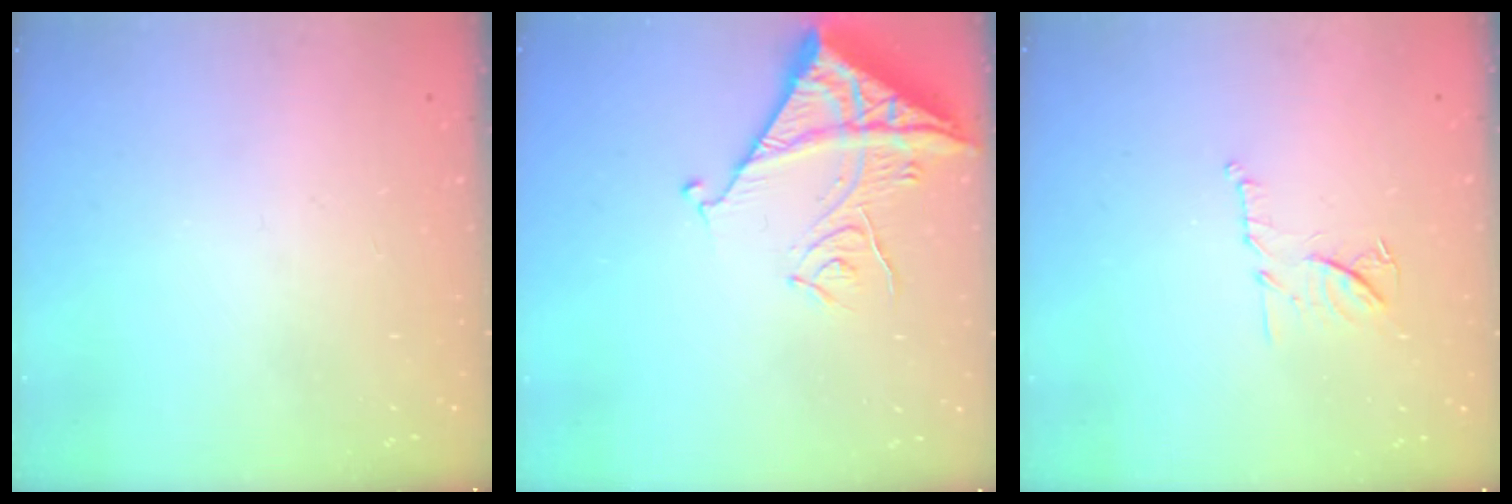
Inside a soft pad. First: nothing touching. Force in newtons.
{"total": 13.7, "press": 13.6, "slide": 1.1}
{"total": 9.1, "press": 9.1, "slide": 0.2}